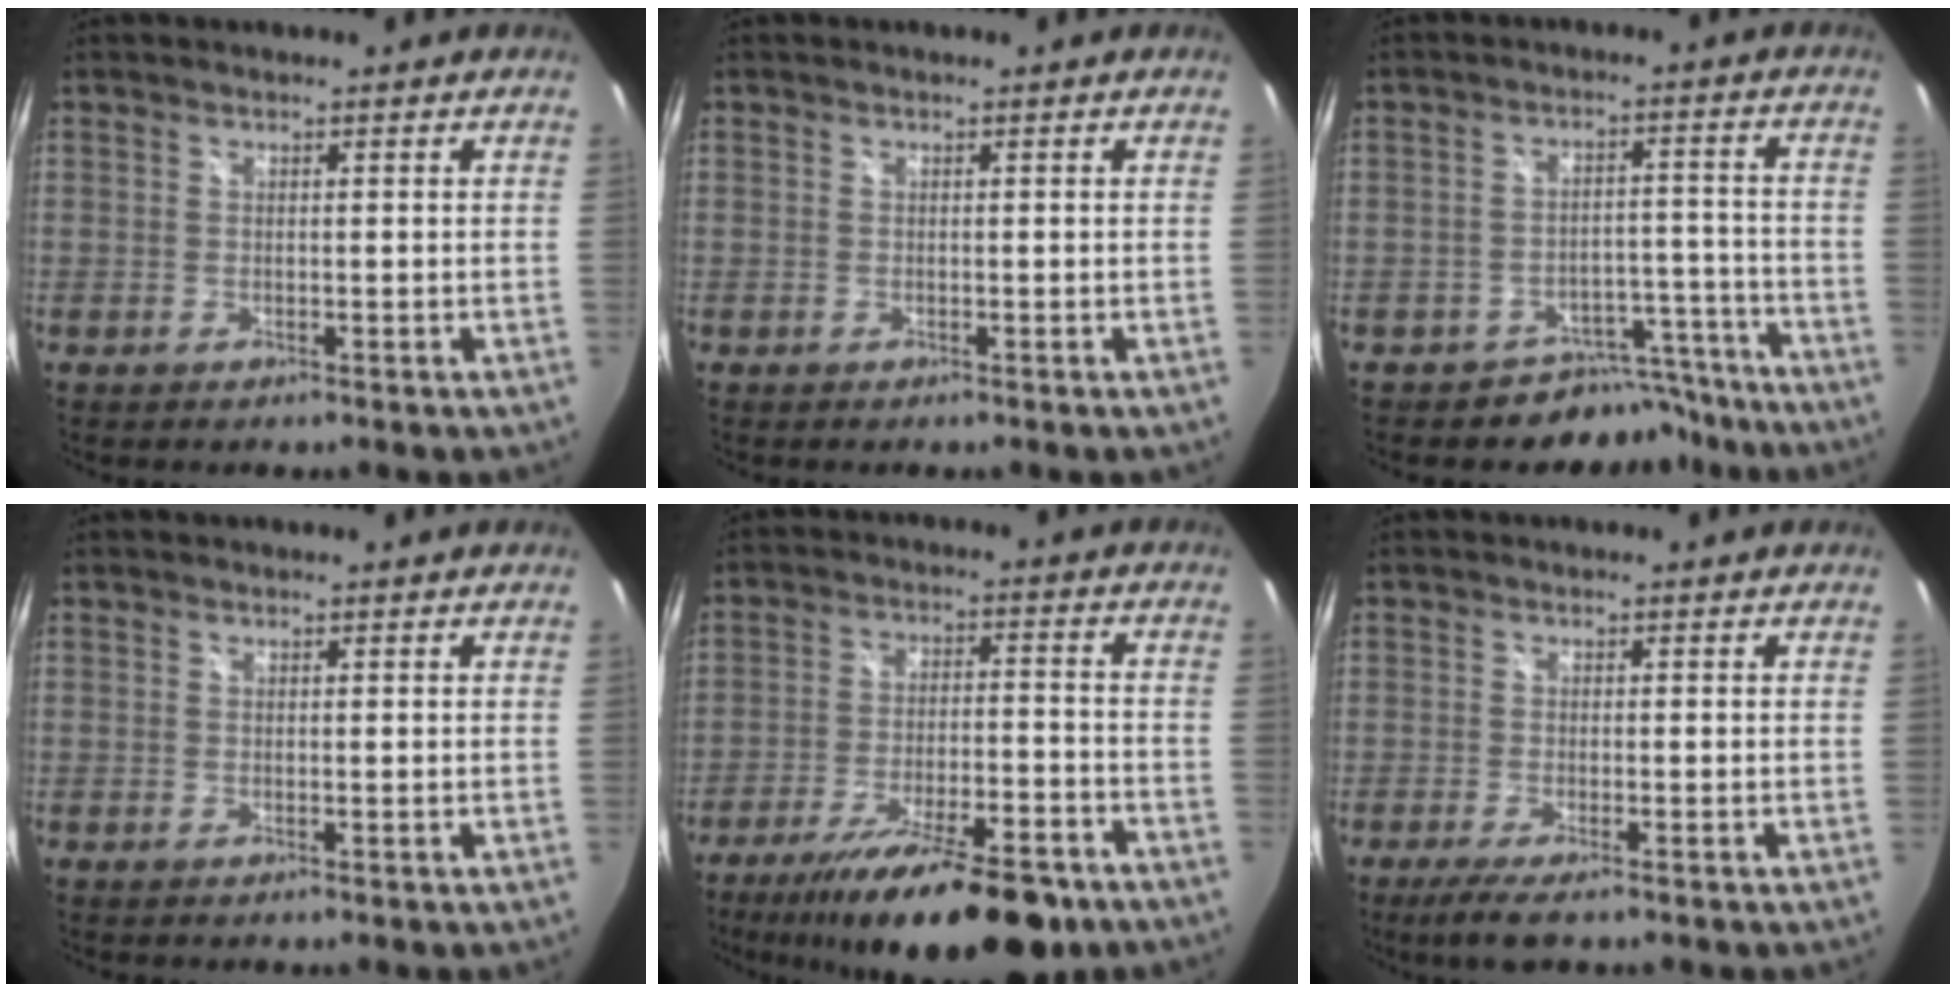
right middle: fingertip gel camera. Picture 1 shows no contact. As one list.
[{"total": 0.0}, {"total": 8.1, "force": [-7.0, 4.2, 0.2], "torque": [0.000, 0.036, -0.089]}, {"total": 0.0}, {"total": 20.0, "force": [-14.9, 5.5, 12.2], "torque": [-0.211, -0.033, -0.222]}, {"total": 4.5, "force": [-3.0, 0.6, 3.2], "torque": [-0.070, -0.020, -0.054]}]